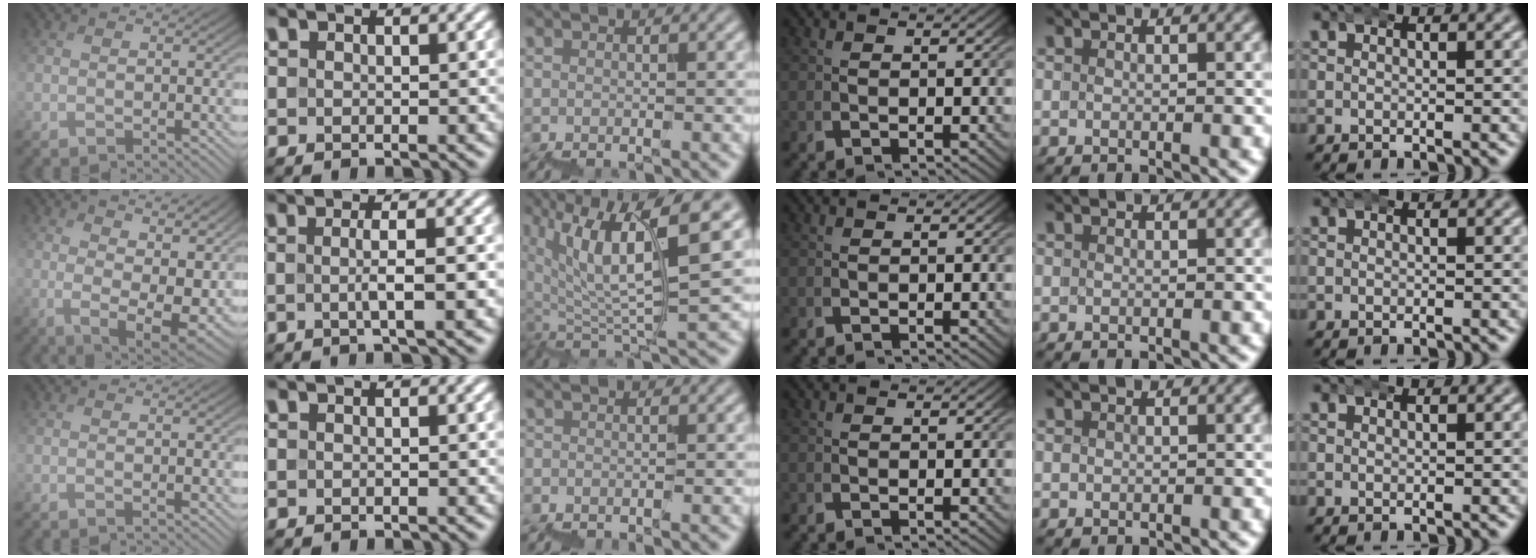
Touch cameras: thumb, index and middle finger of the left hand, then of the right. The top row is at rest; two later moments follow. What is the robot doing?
{"motion": "wrap", "object": "bubble wrap"}